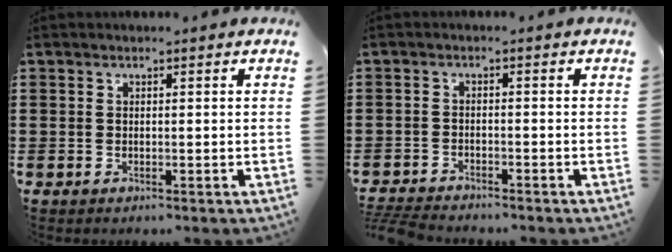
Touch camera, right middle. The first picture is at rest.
{"total": 3.1, "force": [-3.0, 0.1, 0.5], "torque": [-0.024, -0.006, -0.068]}